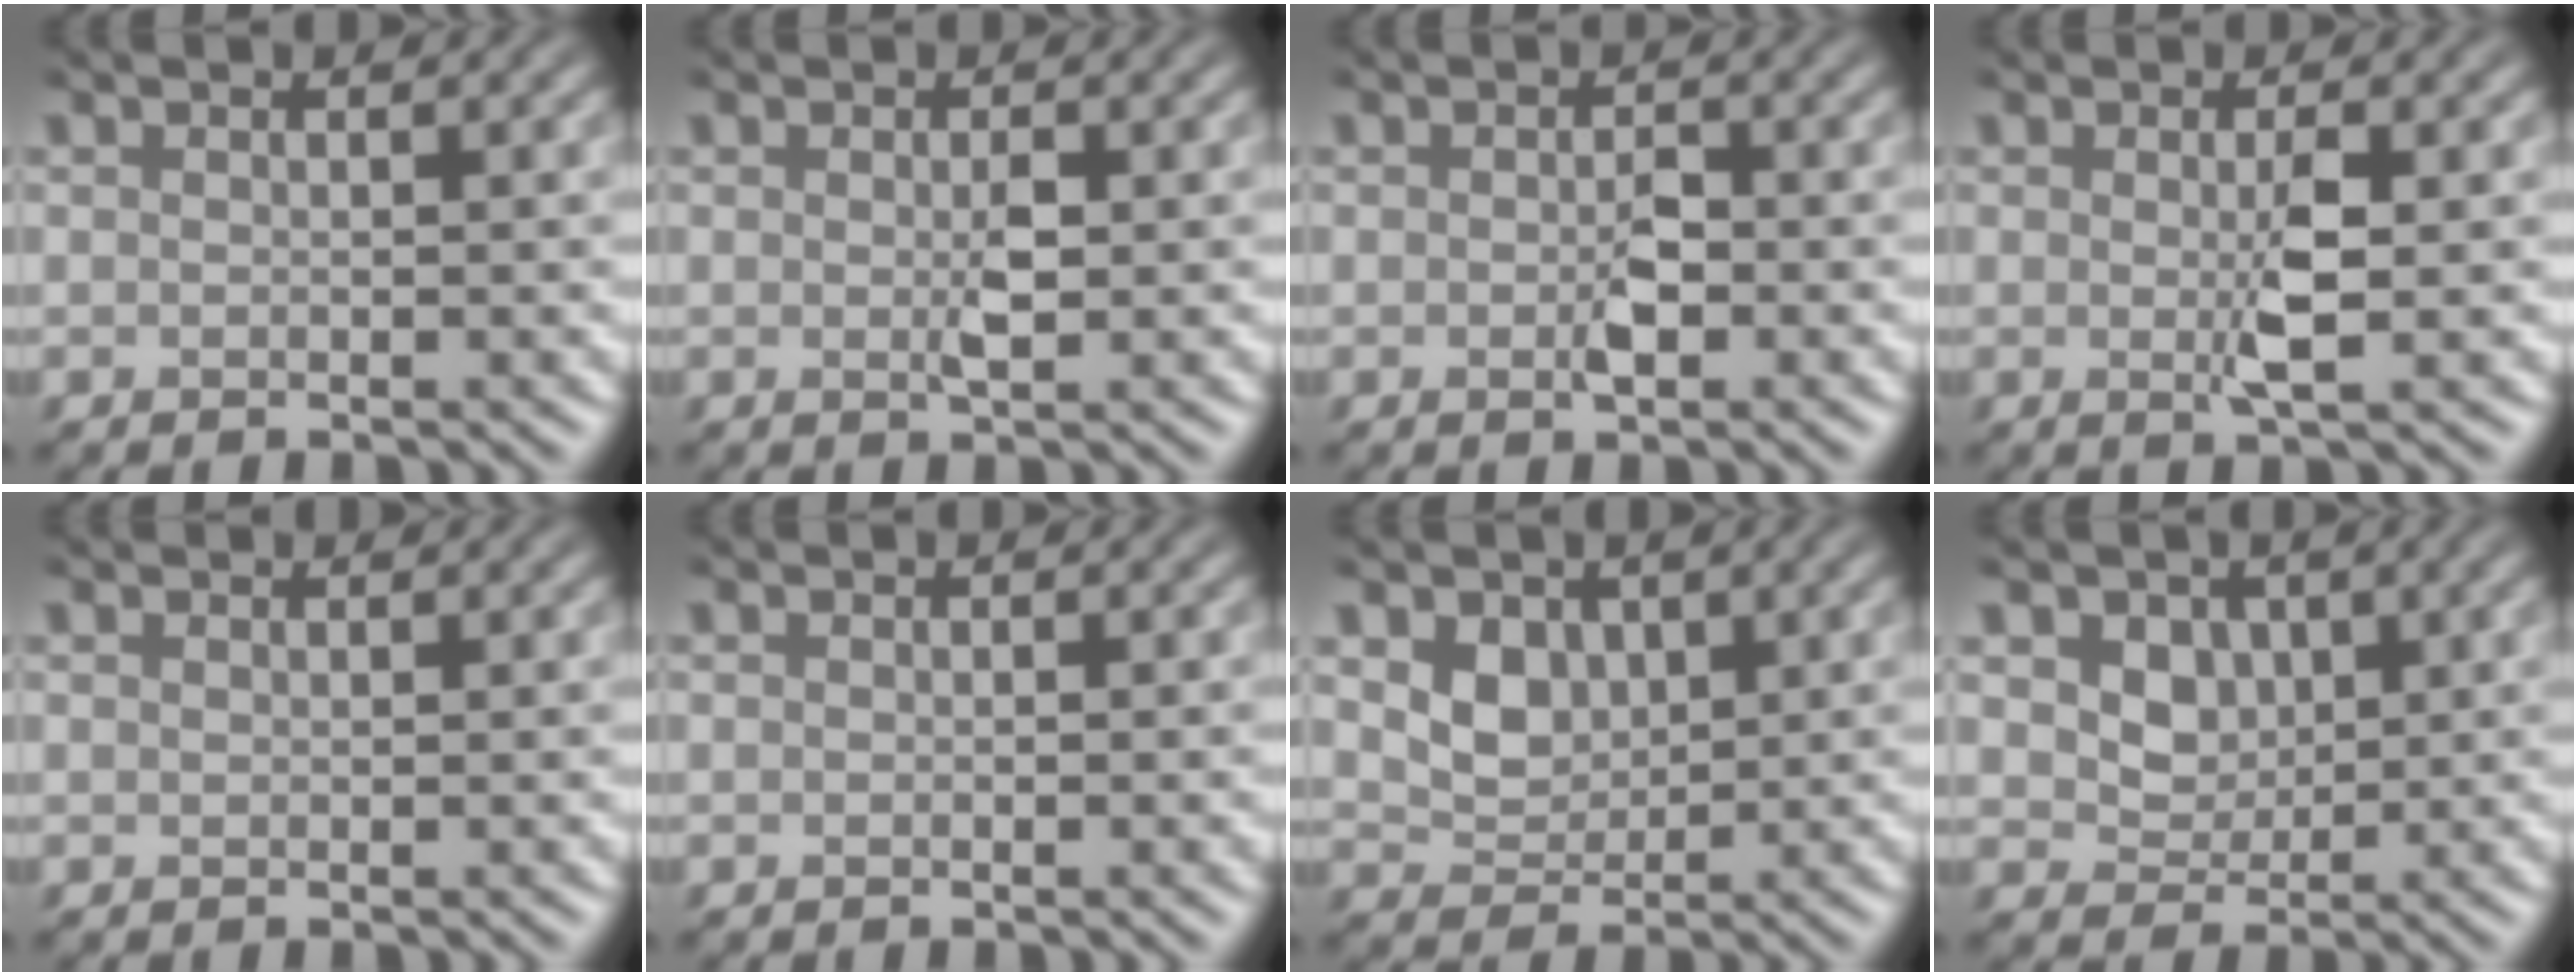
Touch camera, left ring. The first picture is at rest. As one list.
[{"total": 1.3, "force": [-0.2, 0.5, 1.2], "torque": [-0.027, -0.002, -0.003]}, {"total": 1.7, "force": [-0.6, 0.9, 1.3], "torque": [-0.023, 0.000, -0.012]}, {"total": 2.1, "force": [-0.3, 0.3, 2.1], "torque": [-0.043, -0.003, -0.006]}, {"total": 0.6, "force": [0.6, 0.0, -0.1], "torque": [-0.002, 0.000, 0.005]}, {"total": 0.7, "force": [-0.1, 0.2, 0.7], "torque": [-0.007, 0.003, -0.005]}, {"total": 2.6, "force": [0.9, 2.1, 1.3], "torque": [-0.033, -0.007, 0.017]}, {"total": 2.6, "force": [0.8, 2.1, 1.2], "torque": [-0.033, -0.014, 0.015]}]